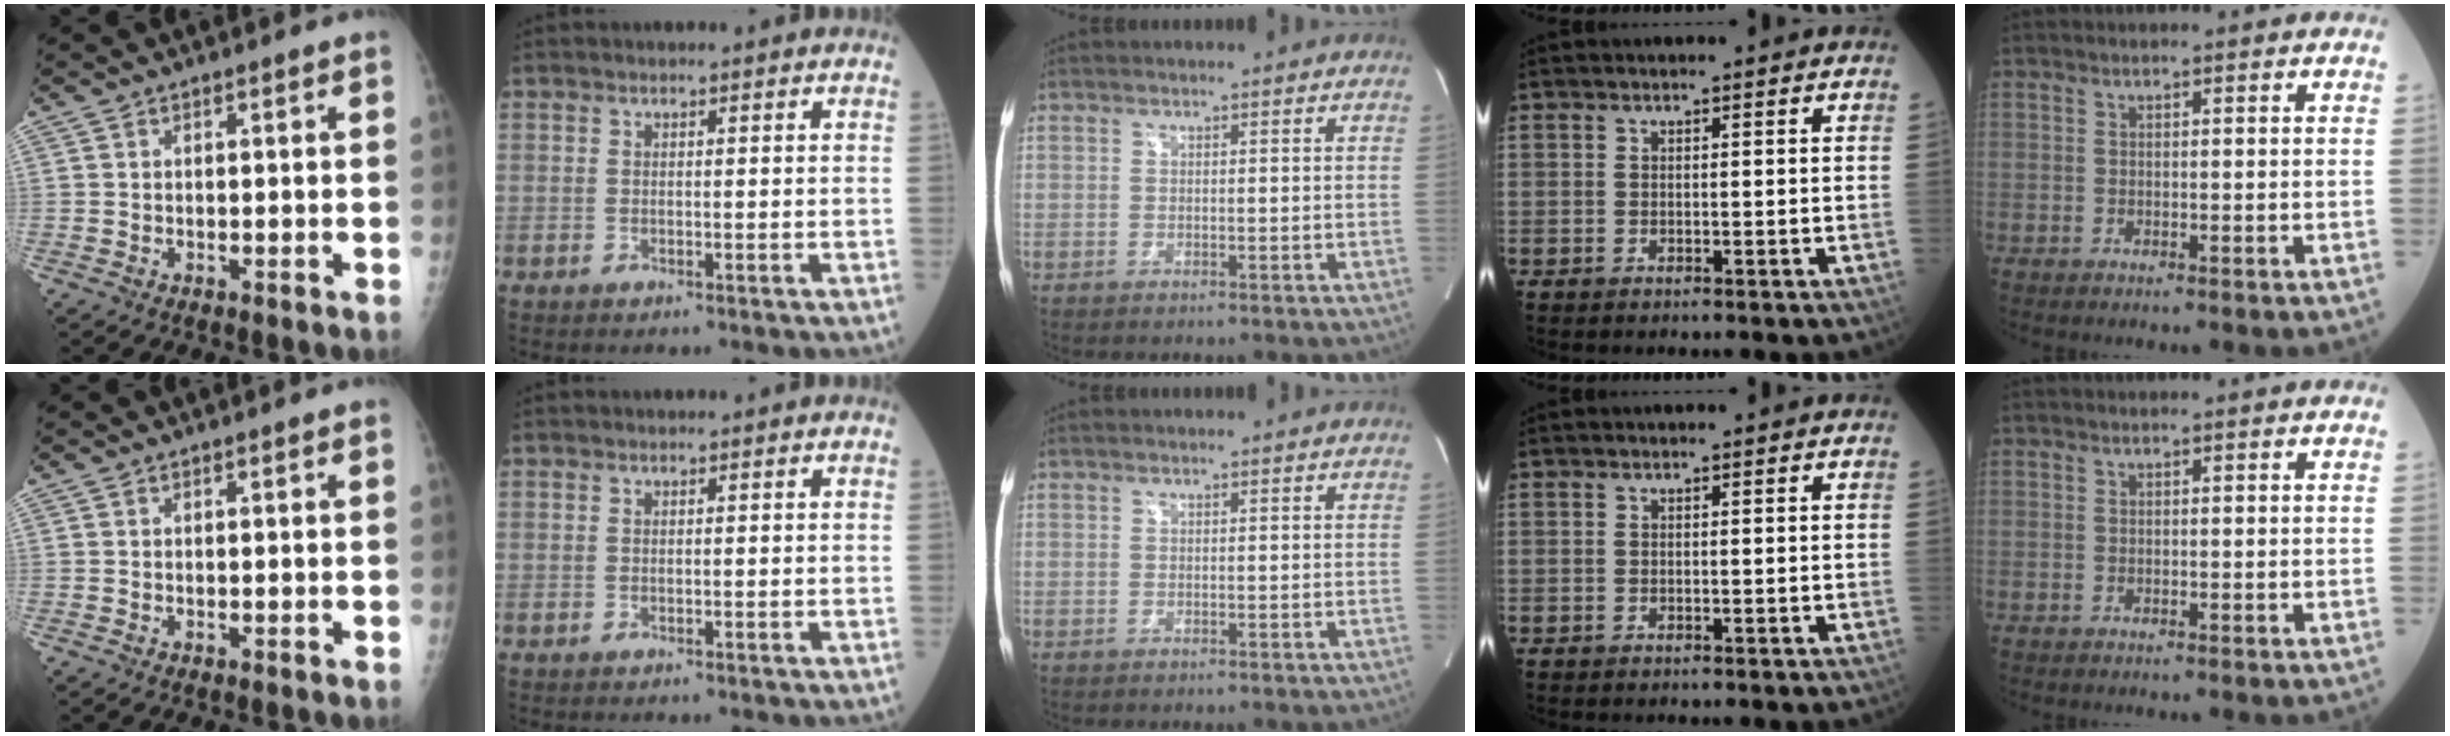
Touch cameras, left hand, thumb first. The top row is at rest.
{}